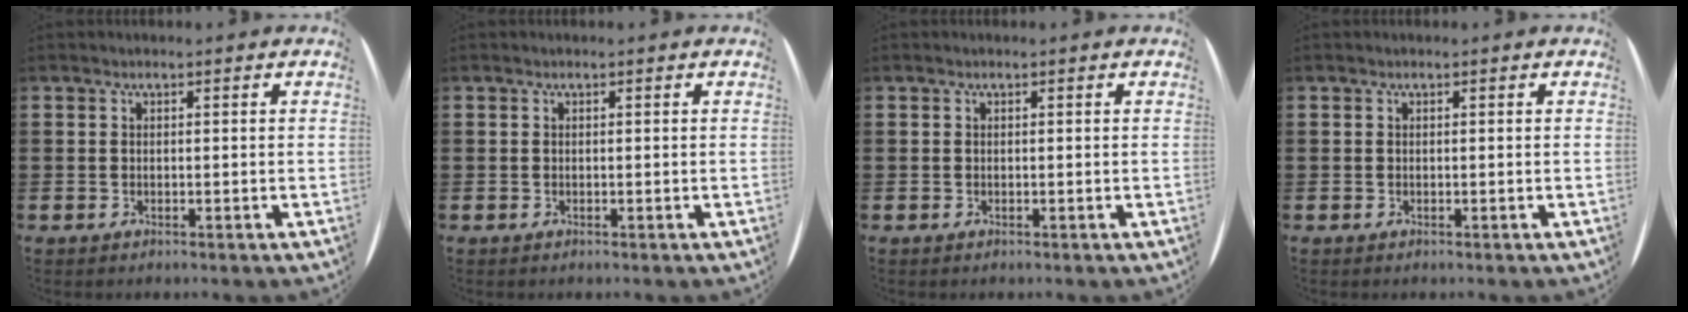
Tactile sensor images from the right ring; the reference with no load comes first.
{"total": 0.0}
{"total": 0.0}
{"total": 0.0}